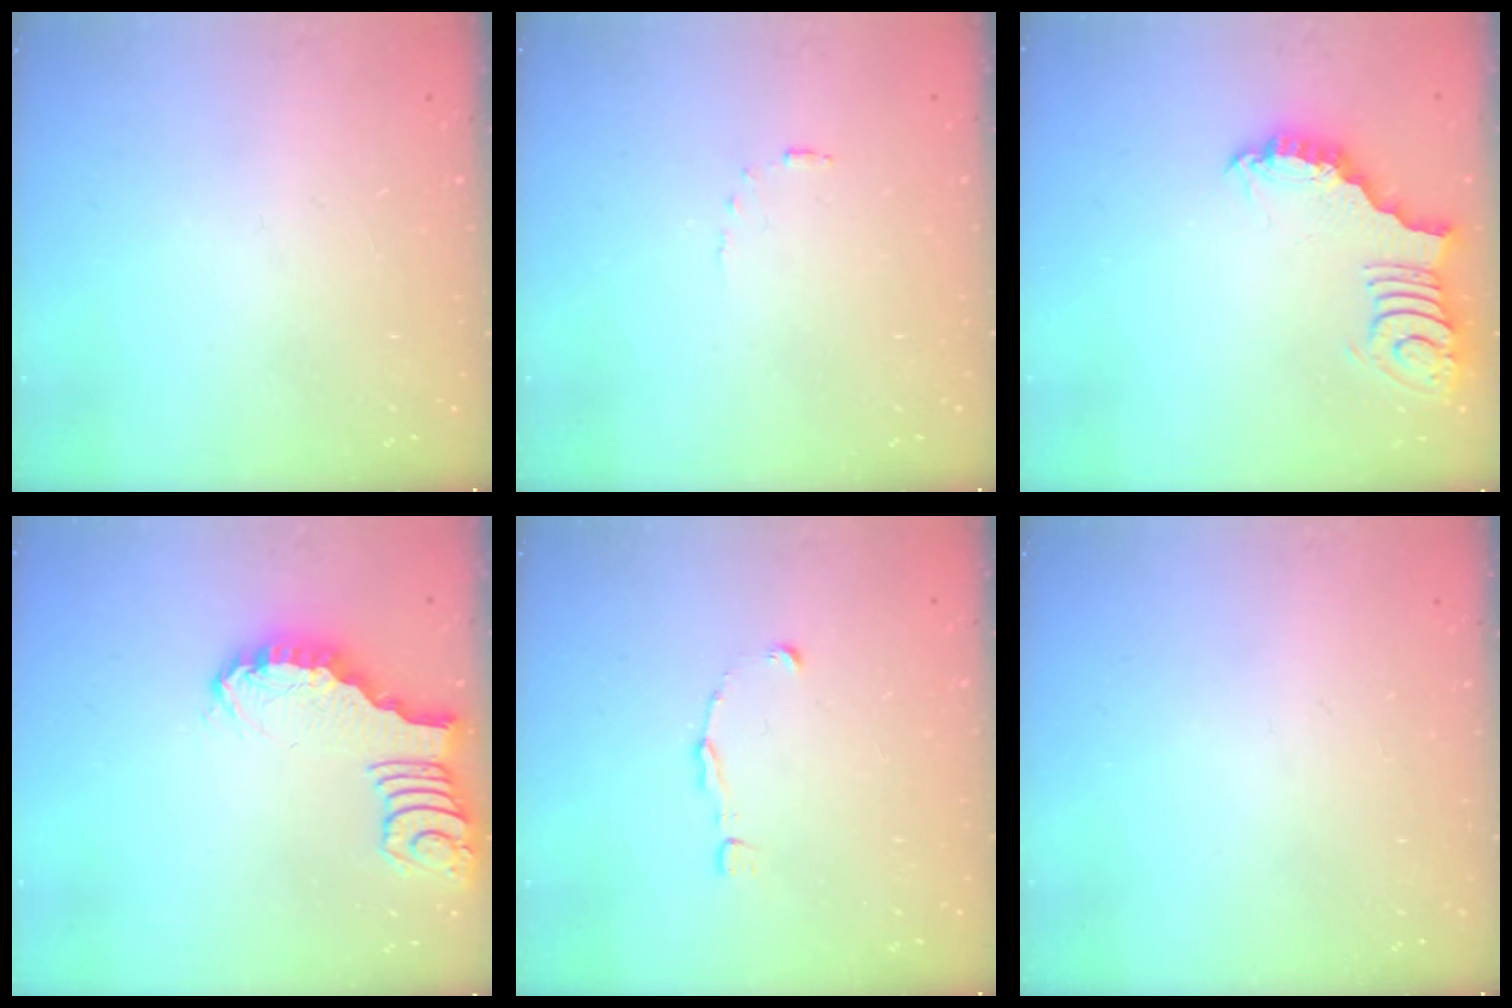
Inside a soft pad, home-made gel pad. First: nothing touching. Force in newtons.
{"total": 2.5, "press": 2.5, "slide": 0.5}
{"total": 3.0, "press": 3.0, "slide": 0.3}
{"total": 2.5, "press": 2.5, "slide": 0.2}
{"total": 0.9, "press": 0.9, "slide": 0.0}
{"total": 0.0}